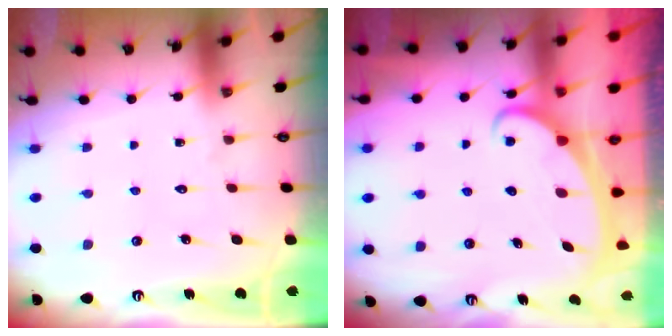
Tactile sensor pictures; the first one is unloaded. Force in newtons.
{"total": 2.3, "press": 2.2, "slide": 0.3}